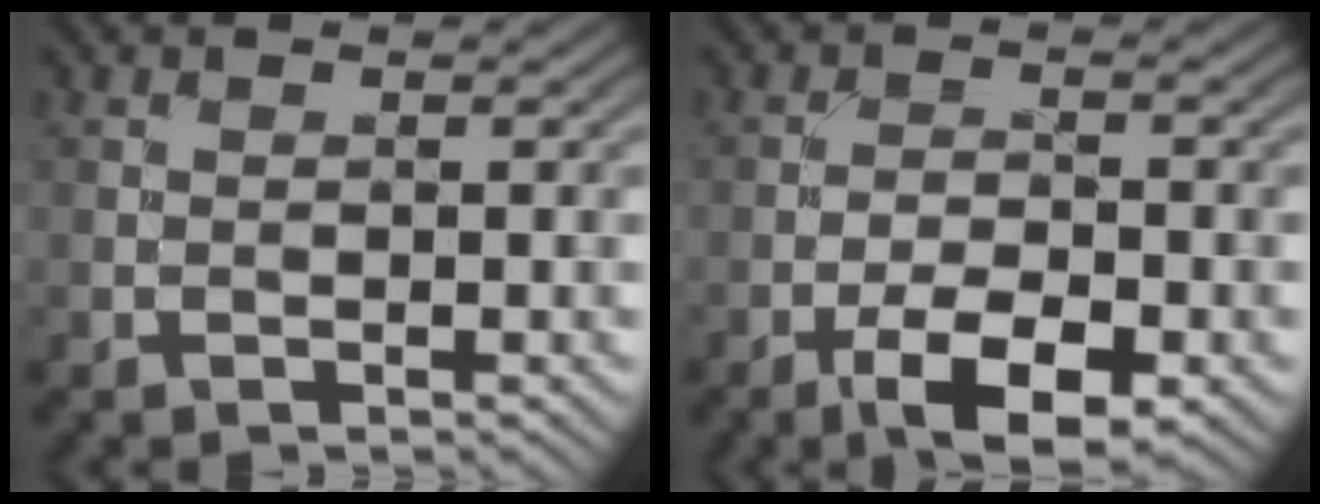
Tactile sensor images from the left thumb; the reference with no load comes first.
{"total": 7.0, "force": [-3.9, 2.5, 5.3], "torque": [-0.090, 0.002, -0.068]}